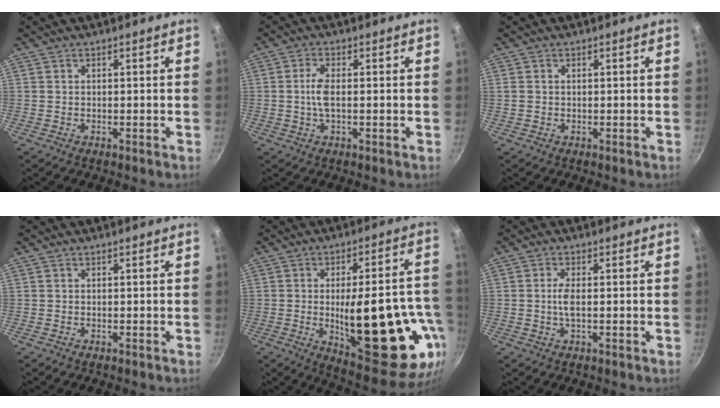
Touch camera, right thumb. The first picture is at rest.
{"total": 3.8, "force": [-0.2, 1.3, 3.5], "torque": [-0.083, 0.004, -0.007]}
{"total": 0.7, "force": [0.1, 0.6, 0.4], "torque": [-0.007, 0.003, 0.002]}
{"total": 0.0}
{"total": 27.3, "force": [-6.1, 9.8, 24.7], "torque": [-0.300, 0.007, -0.064]}
{"total": 2.8, "force": [-0.1, 0.8, 2.7], "torque": [-0.065, 0.001, -0.004]}